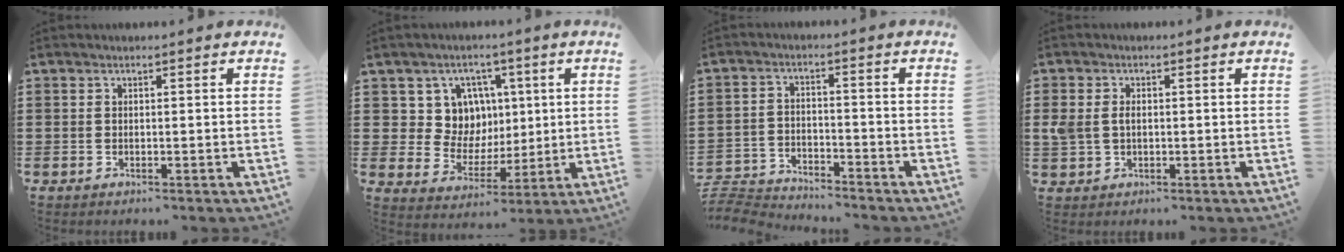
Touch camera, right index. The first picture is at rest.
{"total": 8.9, "force": [2.4, 8.1, 2.6], "torque": [-0.078, -0.004, 0.051]}
{"total": 4.6, "force": [-4.6, 0.6, 0.3], "torque": [-0.022, 0.003, -0.099]}
{"total": 2.7, "force": [0.2, 1.9, 1.9], "torque": [-0.056, 0.003, -0.002]}